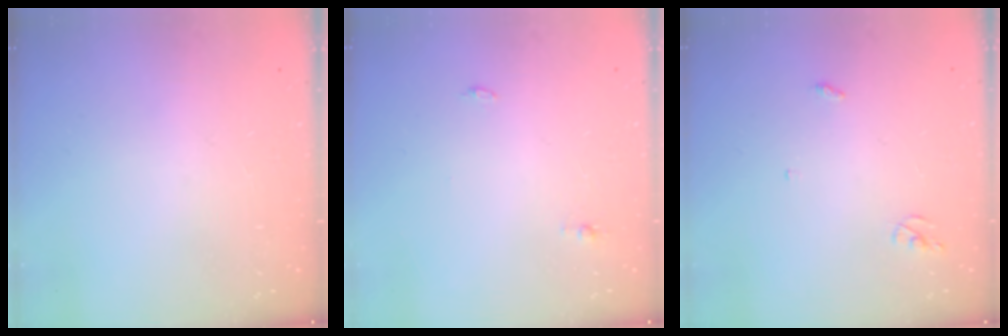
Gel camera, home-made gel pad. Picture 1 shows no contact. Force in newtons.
{"total": 3.7, "press": 3.3, "slide": 1.7}
{"total": 2.6, "press": 2.6, "slide": 0.2}